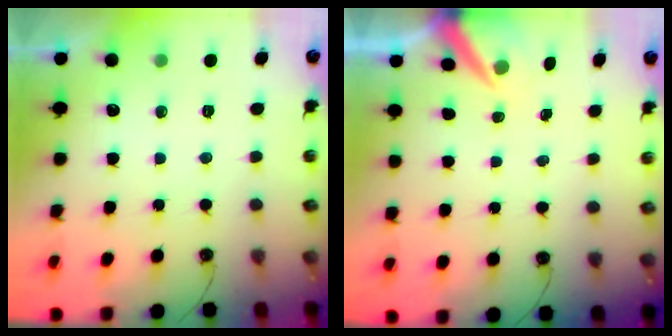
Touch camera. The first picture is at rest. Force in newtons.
{"total": 5.3, "press": 5.3, "slide": 0.5}